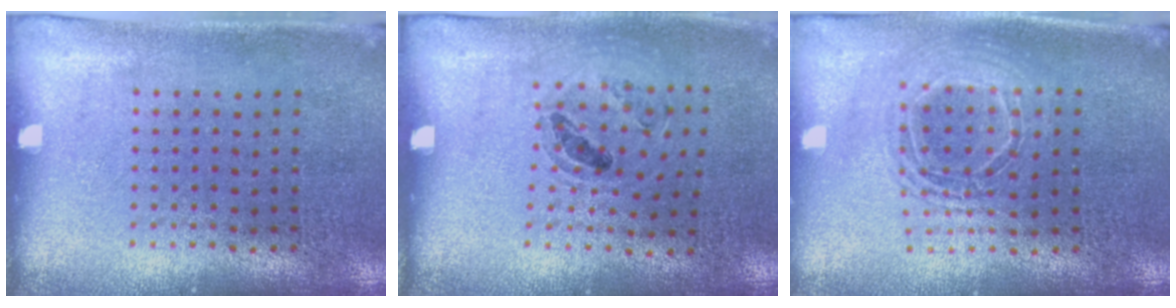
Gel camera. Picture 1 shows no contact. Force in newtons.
{"total": 0.9, "press": 0.9, "slide": 0.3}
{"total": 1.6, "press": 1.4, "slide": 0.9}